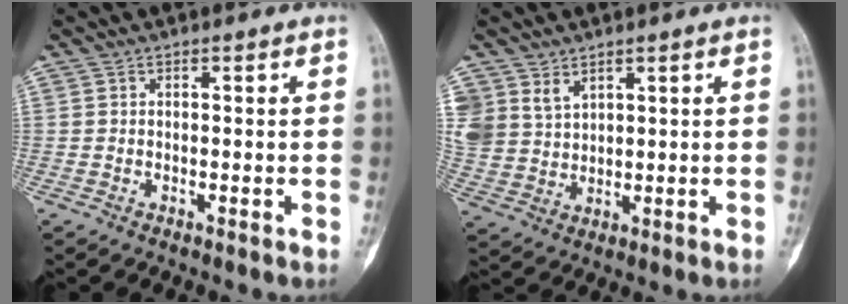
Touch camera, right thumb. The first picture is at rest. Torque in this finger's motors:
{"motor_torque": [-0.11, 2.29, 1.26, -0.18, 0.56]}